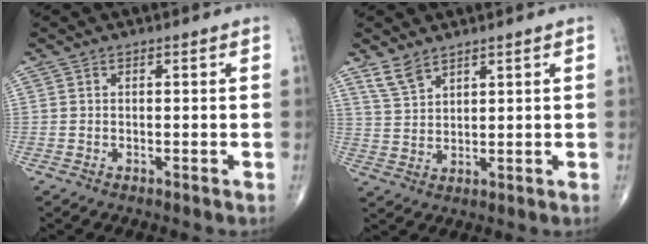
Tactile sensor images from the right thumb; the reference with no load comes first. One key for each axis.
{"total": 4.4, "fx": 3.5, "fy": 1.8, "fz": 2.0, "tx": -0.036, "ty": -0.015, "tz": 0.077}